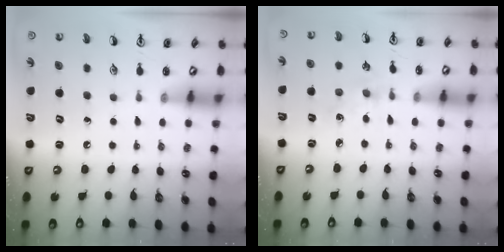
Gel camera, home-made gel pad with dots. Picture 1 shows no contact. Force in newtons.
{"total": 2.6, "press": 2.5, "slide": 0.4}